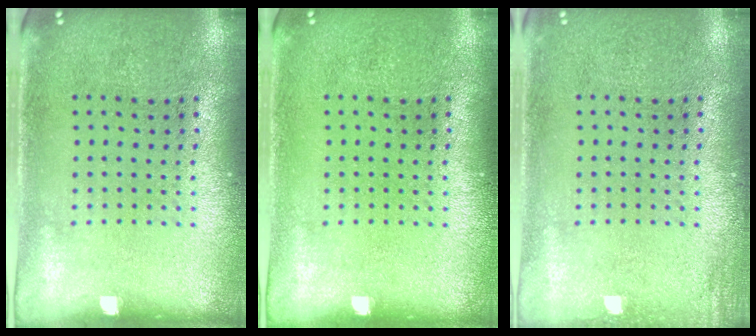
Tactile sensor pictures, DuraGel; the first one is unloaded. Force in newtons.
{"total": 0.0}
{"total": 1.2, "press": 1.2, "slide": 0.3}